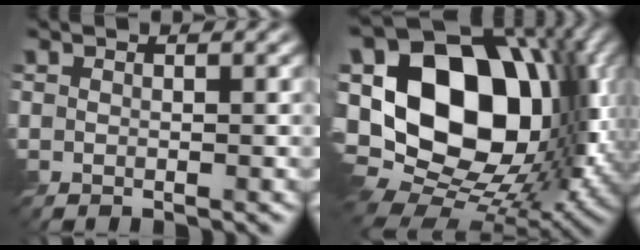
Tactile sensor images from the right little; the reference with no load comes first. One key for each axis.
{"total": 19.6, "fx": 0.8, "fy": 13.5, "fz": 14.2, "tx": -0.264, "ty": 0.000, "tz": 0.037}